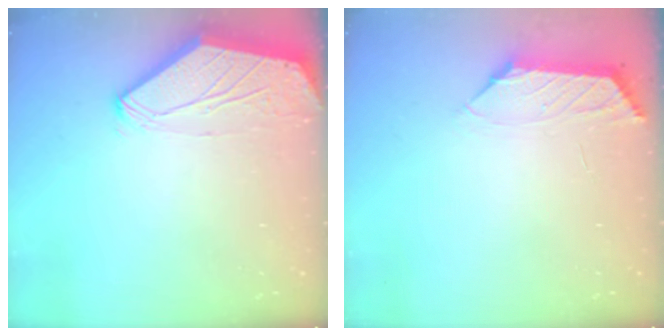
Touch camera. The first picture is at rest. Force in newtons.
{"total": 0.8, "press": 0.7, "slide": 0.4}